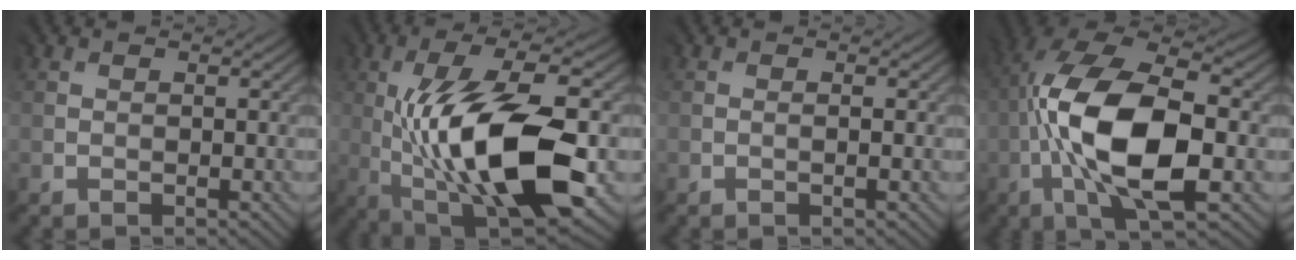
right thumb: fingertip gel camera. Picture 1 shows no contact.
{"total": 13.1, "force": [-2.1, 4.3, 12.1], "torque": [-0.218, 0.014, -0.042]}
{"total": 0.8, "force": [-0.5, -0.7, -0.1], "torque": [0.002, 0.000, -0.009]}
{"total": 13.8, "force": [-1.9, 6.3, 12.1], "torque": [-0.227, 0.019, -0.044]}